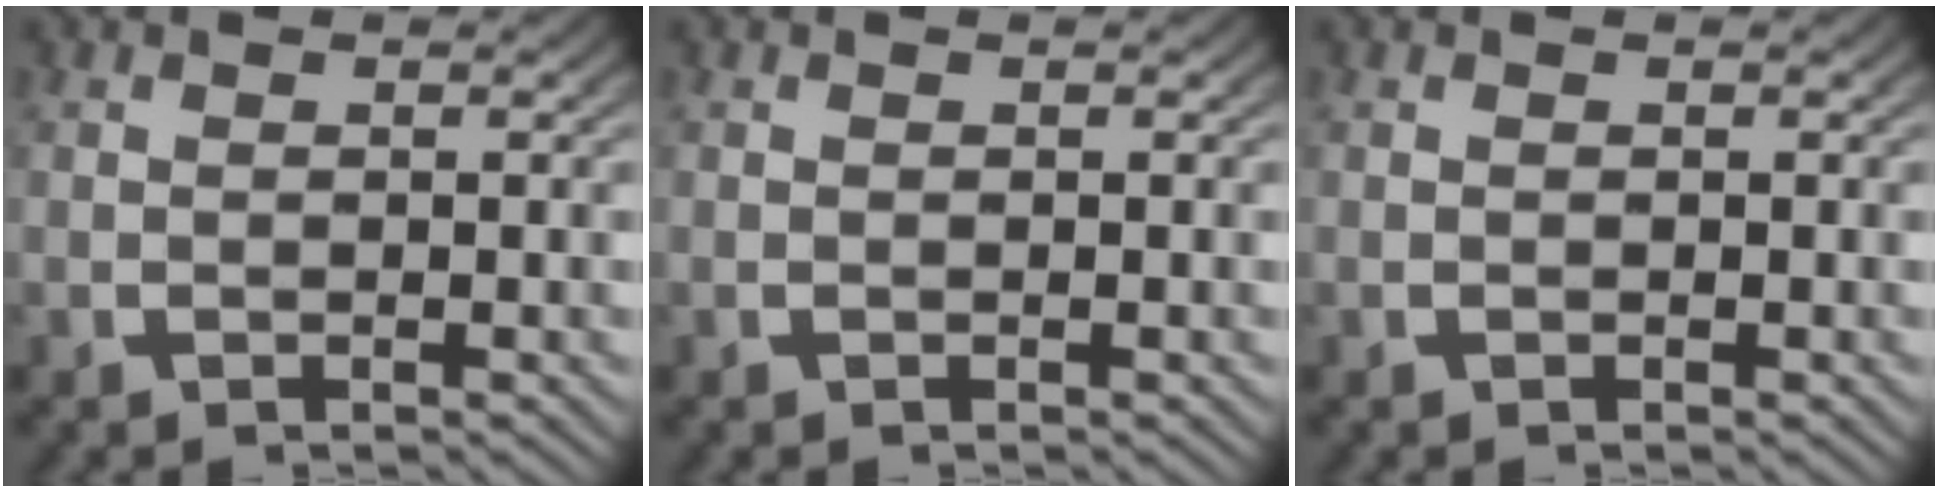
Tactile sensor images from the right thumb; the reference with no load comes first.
{"total": 0.0}
{"total": 0.0}